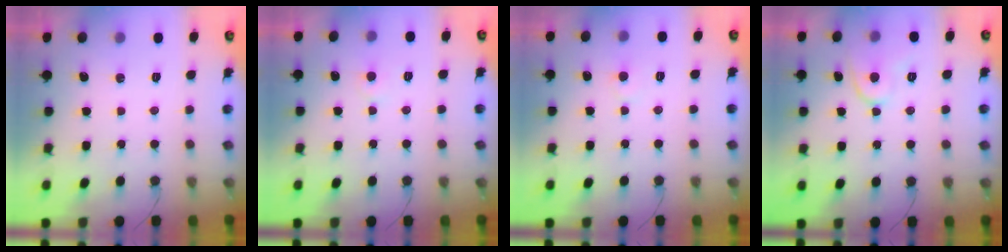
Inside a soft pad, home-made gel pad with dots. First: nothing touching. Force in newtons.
{"total": 3.5, "press": 3.5, "slide": 0.4}
{"total": 5.1, "press": 5.1, "slide": 0.4}
{"total": 7.4, "press": 7.4, "slide": 0.6}